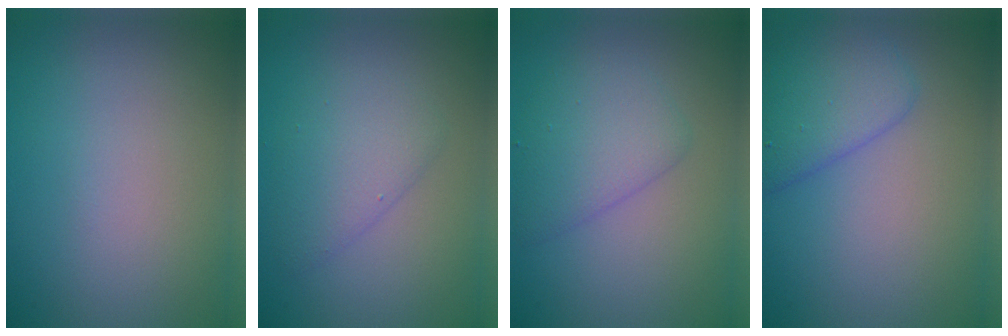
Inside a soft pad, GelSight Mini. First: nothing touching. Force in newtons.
{"total": 3.0, "press": 3.0, "slide": 0.3}
{"total": 3.3, "press": 3.3, "slide": 0.1}
{"total": 3.6, "press": 3.6, "slide": 0.2}